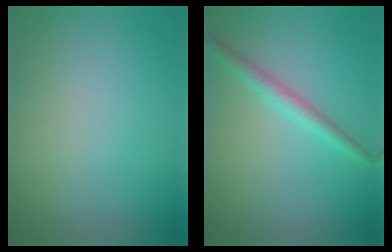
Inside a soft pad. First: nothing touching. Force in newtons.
{"total": 2.1, "press": 2.1, "slide": 0.0}